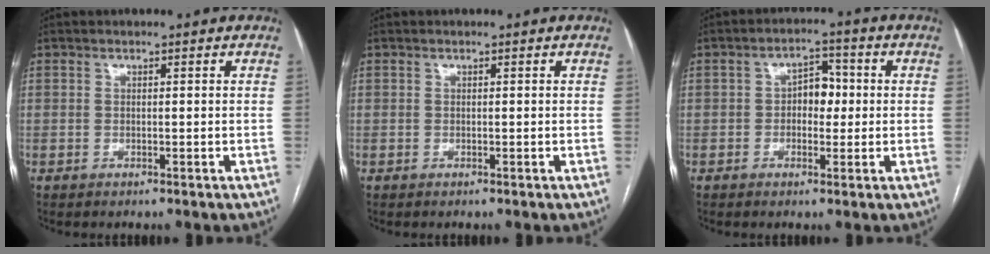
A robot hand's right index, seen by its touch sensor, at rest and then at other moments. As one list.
[{"total": 0.0}, {"total": 4.2, "force": [-0.2, 2.5, 3.4], "torque": [-0.048, 0.018, -0.006]}]